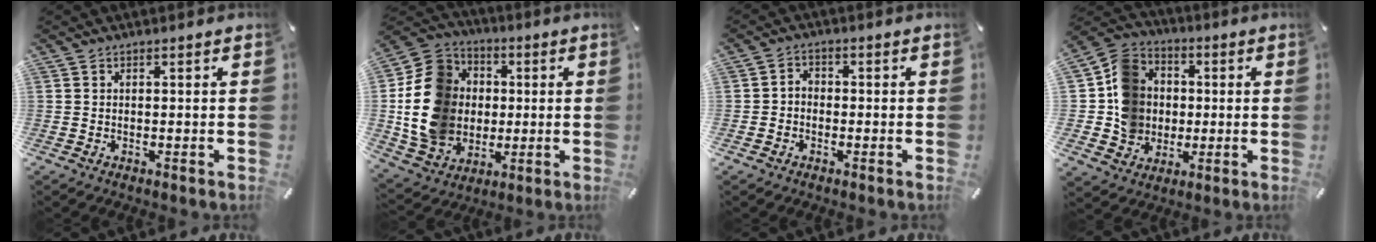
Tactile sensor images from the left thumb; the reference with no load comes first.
{"total": 17.5, "force": [-0.9, 15.5, 8.2], "torque": [-0.175, 0.017, -0.011]}
{"total": 2.6, "force": [-1.4, 2.0, 0.9], "torque": [-0.016, 0.013, -0.029]}
{"total": 13.2, "force": [-0.7, 12.3, 4.8], "torque": [-0.088, 0.022, -0.004]}